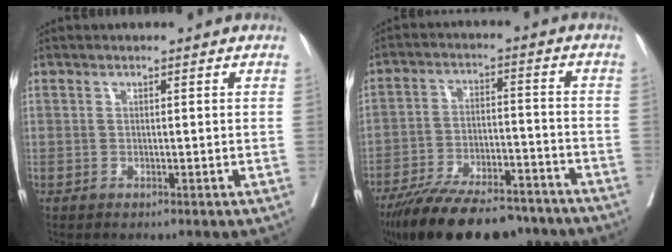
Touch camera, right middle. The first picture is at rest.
{"total": 19.1, "force": [-15.6, 5.9, 9.3], "torque": [-0.149, -0.008, -0.242]}